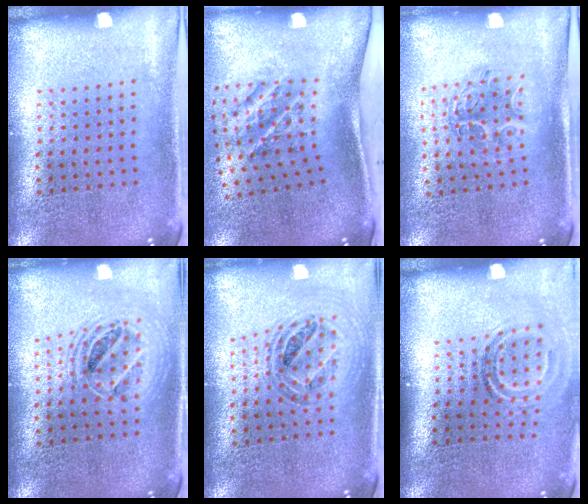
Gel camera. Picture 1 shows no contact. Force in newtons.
{"total": 2.1, "press": 1.3, "slide": 1.7}
{"total": 1.1, "press": 1.1, "slide": 0.2}
{"total": 1.8, "press": 1.5, "slide": 1.0}
{"total": 0.9, "press": 0.9, "slide": 0.0}
{"total": 1.8, "press": 1.1, "slide": 1.4}